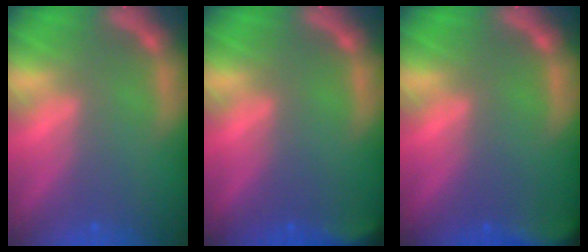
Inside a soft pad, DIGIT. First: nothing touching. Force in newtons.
{"total": 2.9}
{"total": 5.4}